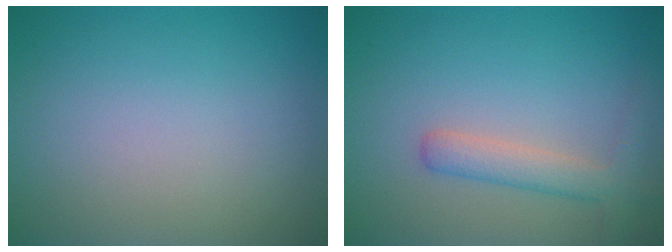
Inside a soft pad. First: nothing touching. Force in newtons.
{"total": 2.8, "press": 2.8, "slide": 0.1}